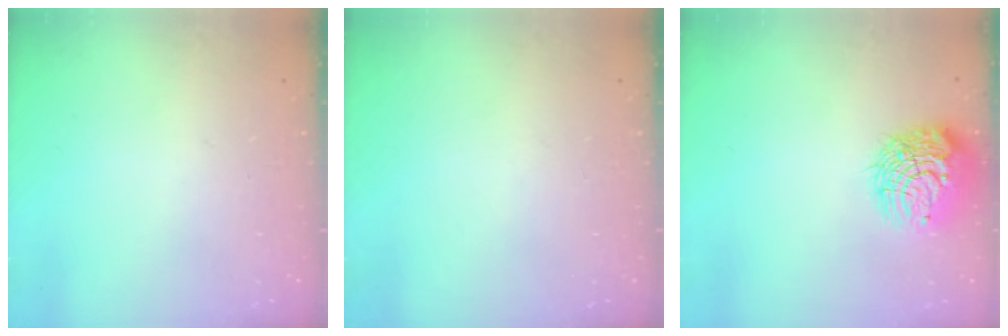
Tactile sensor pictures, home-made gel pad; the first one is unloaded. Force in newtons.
{"total": 0.0}
{"total": 12.8, "press": 12.7, "slide": 1.4}